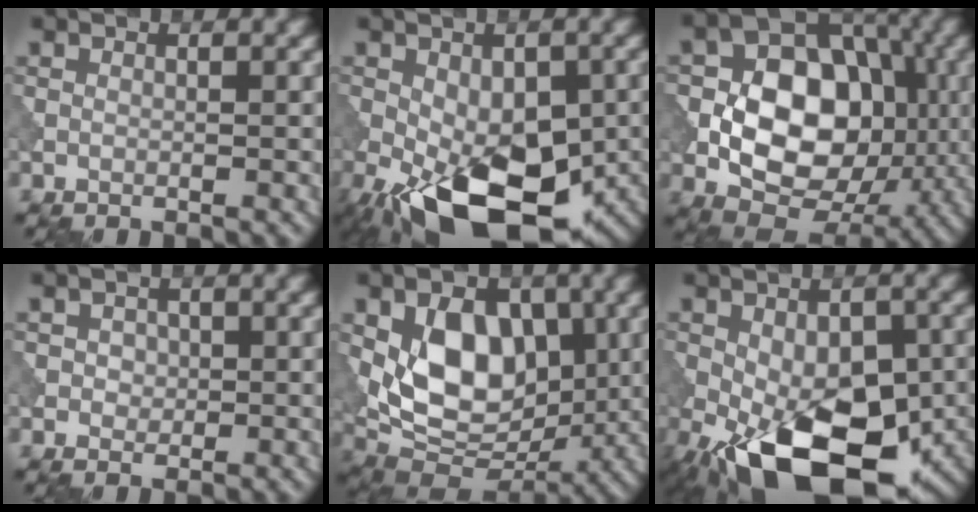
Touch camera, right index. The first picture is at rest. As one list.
[{"total": 14.6, "force": [-5.8, 7.8, 10.9], "torque": [-0.180, -0.046, -0.083]}, {"total": 12.2, "force": [-1.4, 8.5, 8.6], "torque": [-0.127, 0.011, -0.034]}, {"total": 1.3, "force": [0.1, 1.1, 0.6], "torque": [-0.010, -0.002, 0.001]}, {"total": 8.7, "force": [0.8, 5.8, 6.5], "torque": [-0.106, -0.011, 0.012]}, {"total": 15.3, "force": [-6.1, 8.1, 11.4], "torque": [-0.182, -0.038, -0.088]}]